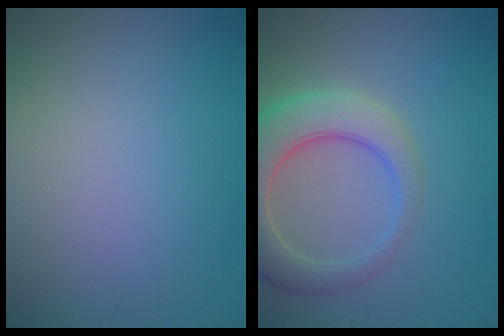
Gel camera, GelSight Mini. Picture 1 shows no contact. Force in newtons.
{"total": 7.1, "press": 7.1, "slide": 0.6}